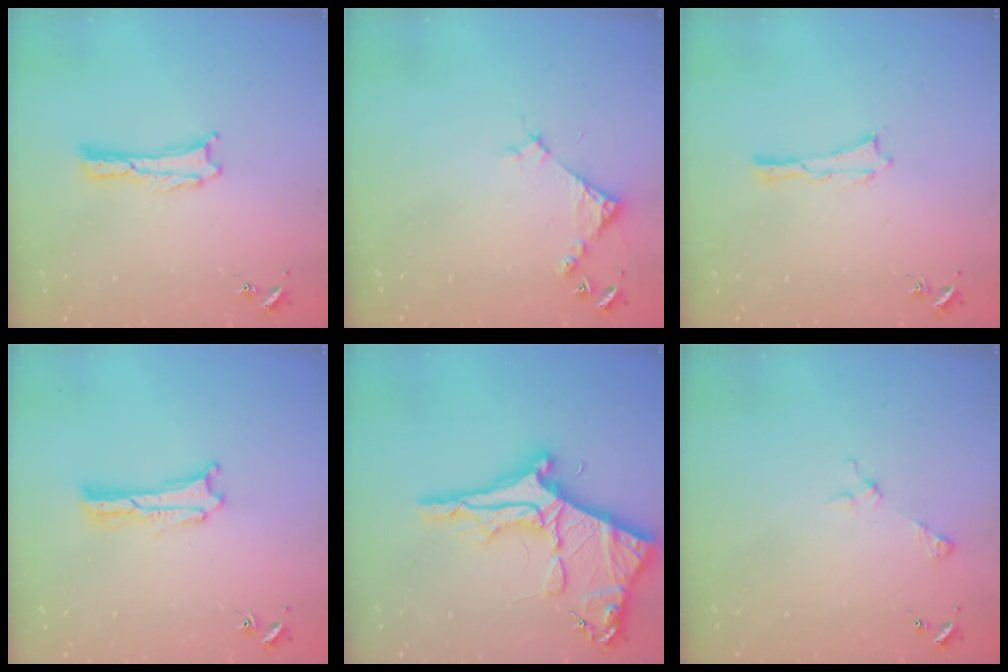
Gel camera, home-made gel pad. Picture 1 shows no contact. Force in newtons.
{"total": 3.9, "press": 3.8, "slide": 0.3}
{"total": 0.0}
{"total": 0.9, "press": 0.9, "slide": 0.2}
{"total": 9.8, "press": 9.8, "slide": 1.1}
{"total": 2.9, "press": 2.9, "slide": 0.3}